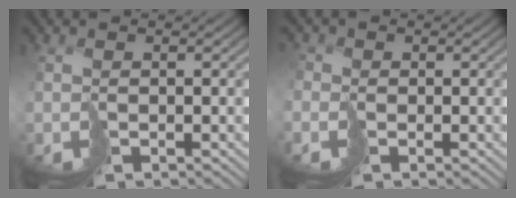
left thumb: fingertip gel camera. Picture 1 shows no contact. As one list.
[{"total": 1.2, "force": [-0.6, 0.9, -0.6], "torque": [0.020, 0.005, -0.021]}]